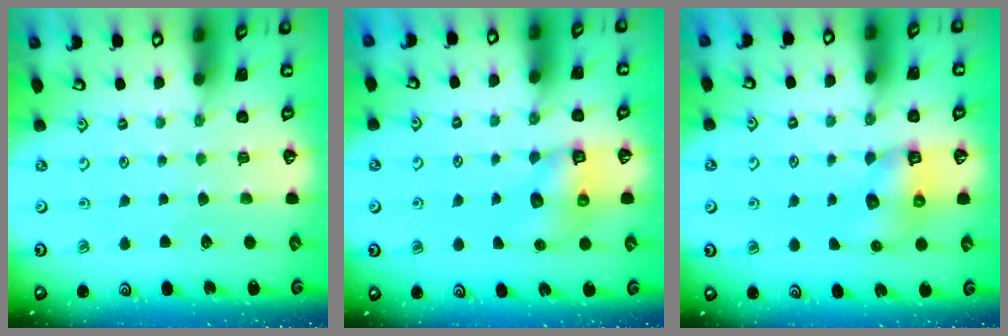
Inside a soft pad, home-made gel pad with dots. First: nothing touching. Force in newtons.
{"total": 6.7, "press": 6.6, "slide": 1.0}
{"total": 6.4, "press": 6.4, "slide": 0.4}